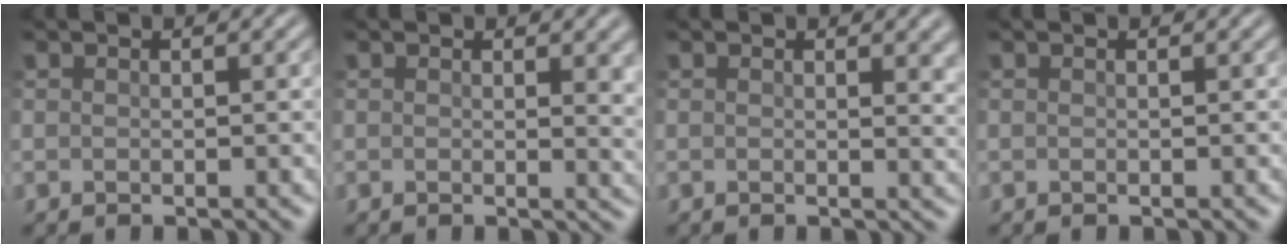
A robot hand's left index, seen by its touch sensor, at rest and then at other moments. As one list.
[{"total": 2.8, "force": [0.7, 1.0, 2.6], "torque": [-0.021, -0.003, 0.011]}, {"total": 2.5, "force": [0.8, 0.9, 2.1], "torque": [-0.017, -0.002, 0.012]}, {"total": 0.0}]